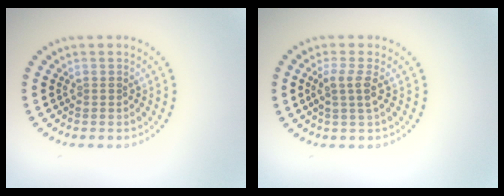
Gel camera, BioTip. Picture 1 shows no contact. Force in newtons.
{"total": 2.1, "press": 1.6, "slide": 1.3}